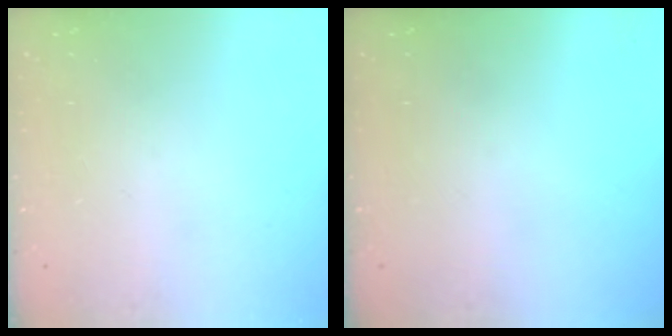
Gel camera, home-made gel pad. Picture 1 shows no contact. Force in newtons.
{"total": 0.0}